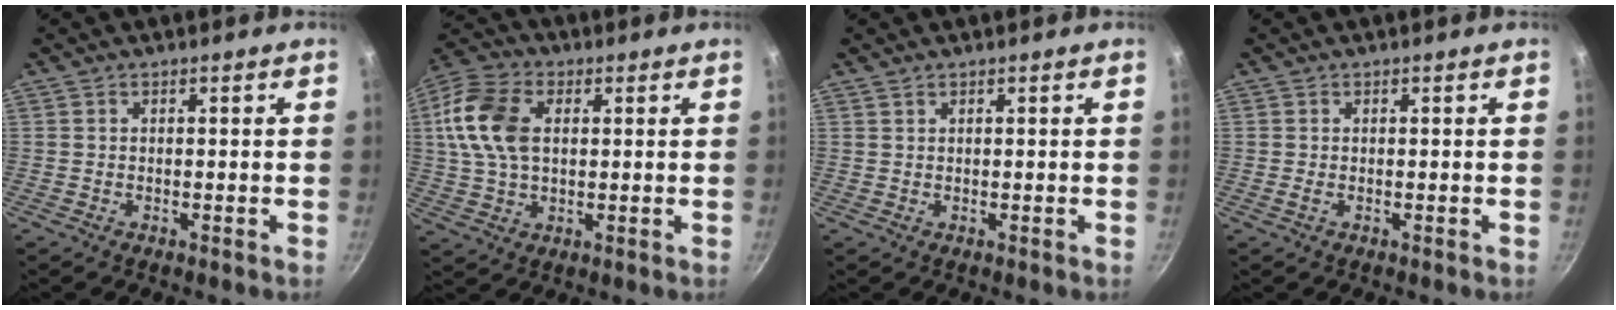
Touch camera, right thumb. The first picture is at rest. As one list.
[{"total": 13.1, "force": [2.4, 8.6, 9.6], "torque": [-0.177, 0.012, 0.036]}, {"total": 0.6, "force": [0.6, 0.1, 0.1], "torque": [-0.003, -0.004, 0.014]}, {"total": 0.5, "force": [-0.1, 0.3, 0.4], "torque": [-0.011, -0.001, -0.002]}]